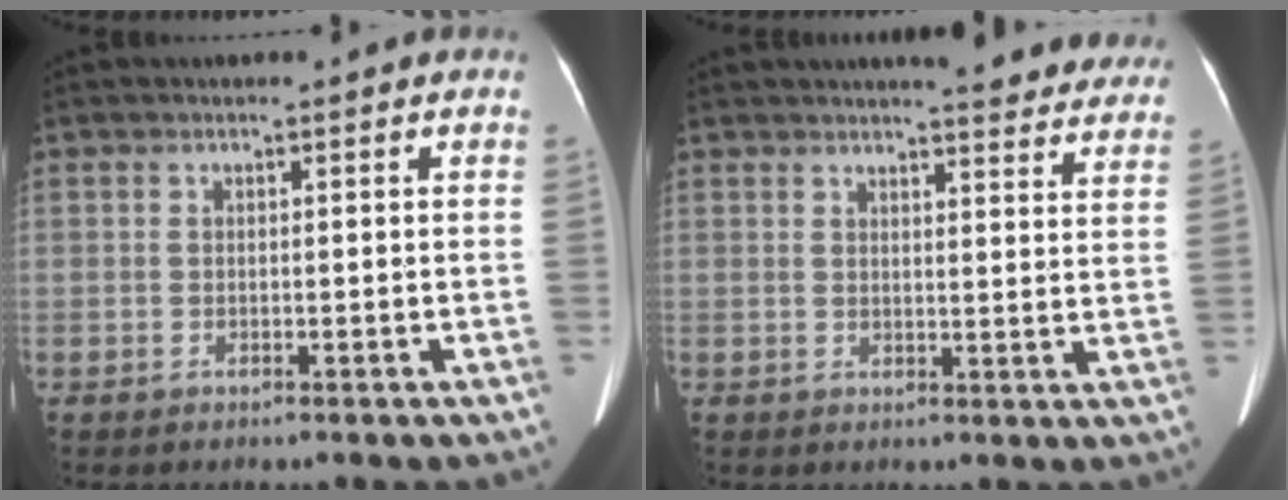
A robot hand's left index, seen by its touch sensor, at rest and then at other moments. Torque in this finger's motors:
{"motor_torque": [0.71, -0.84, 0.29, 0.08]}